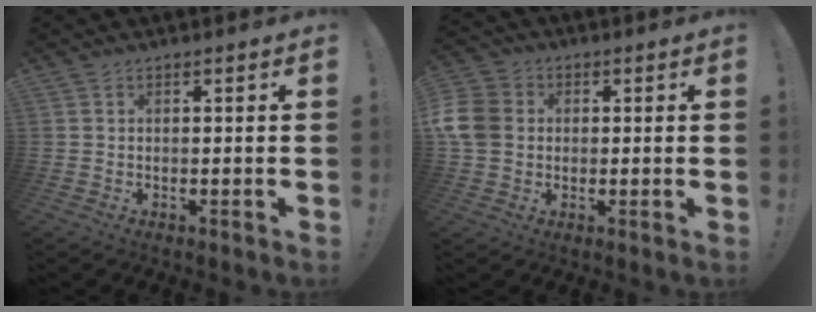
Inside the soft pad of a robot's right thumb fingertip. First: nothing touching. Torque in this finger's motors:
{"motor_torque": [1.11, 1.53, 0.54, -0.55, 0.11]}